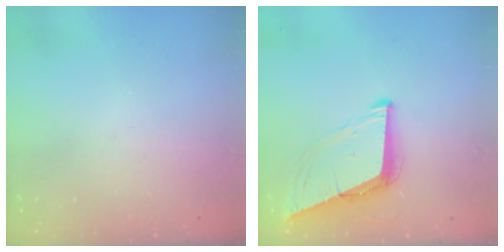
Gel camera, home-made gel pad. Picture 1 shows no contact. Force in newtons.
{"total": 8.9, "press": 8.2, "slide": 3.5}